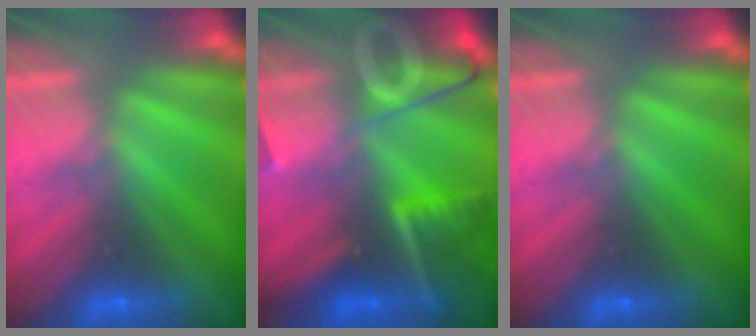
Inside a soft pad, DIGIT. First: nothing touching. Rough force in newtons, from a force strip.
{"total": 8.9}
{"total": 0.0}